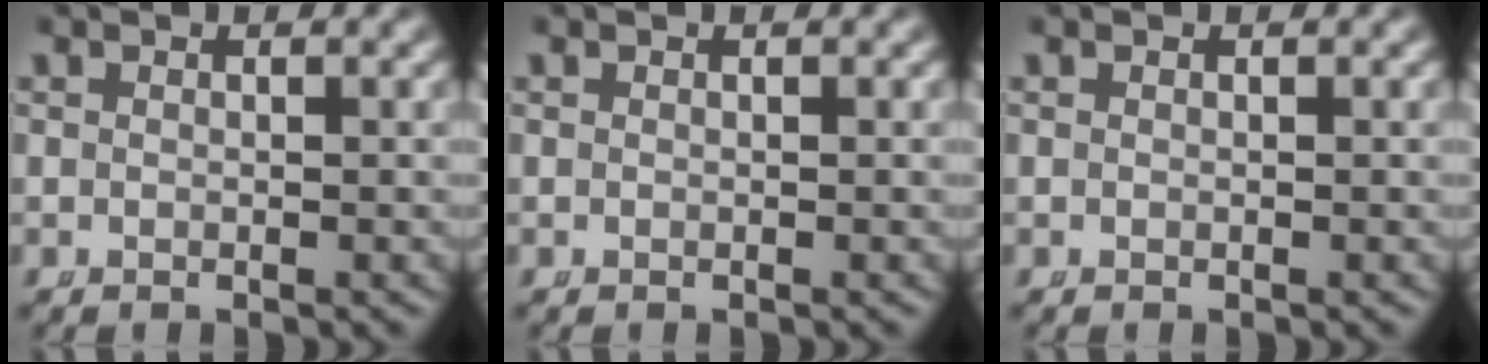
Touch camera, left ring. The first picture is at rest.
{"total": 0.0}
{"total": 0.8, "force": [-0.2, -0.7, -0.3], "torque": [0.008, -0.012, 0.007]}